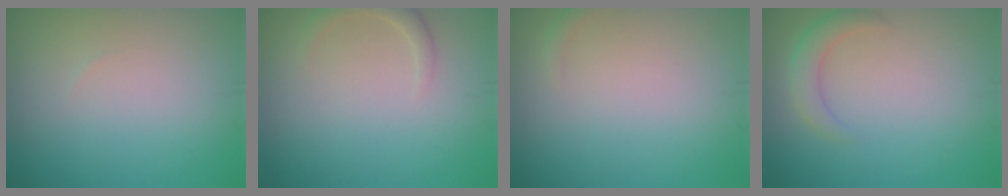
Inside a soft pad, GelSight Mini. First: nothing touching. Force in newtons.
{"total": 1.6, "press": 1.6, "slide": 0.1}
{"total": 0.6, "press": 0.6, "slide": 0.2}
{"total": 2.2, "press": 2.2, "slide": 0.1}